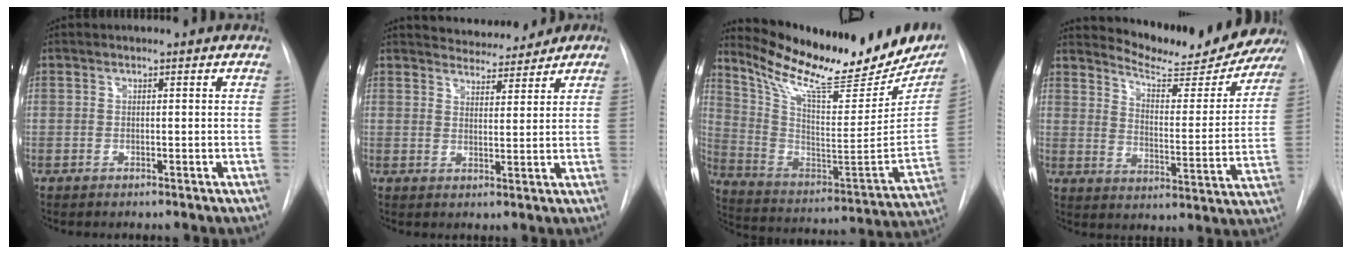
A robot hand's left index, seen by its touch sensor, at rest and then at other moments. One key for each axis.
{"total": 6.4, "fx": 6.0, "fy": 1.9, "fz": 1.1, "tx": -0.015, "ty": 0.000, "tz": 0.082}
{"total": 25.9, "fx": 21.3, "fy": 6.1, "fz": 13.4, "tx": -0.220, "ty": -0.047, "tz": 0.312}
{"total": 15.7, "fx": 15.2, "fy": 1.5, "fz": 3.7, "tx": -0.055, "ty": -0.071, "tz": 0.193}